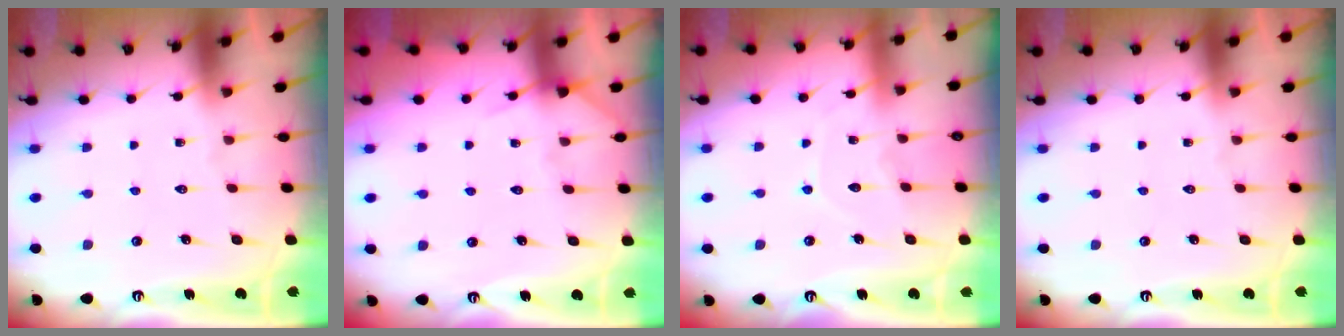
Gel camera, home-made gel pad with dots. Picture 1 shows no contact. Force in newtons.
{"total": 5.1, "press": 5.0, "slide": 0.7}
{"total": 6.7, "press": 6.7, "slide": 0.7}
{"total": 0.0}